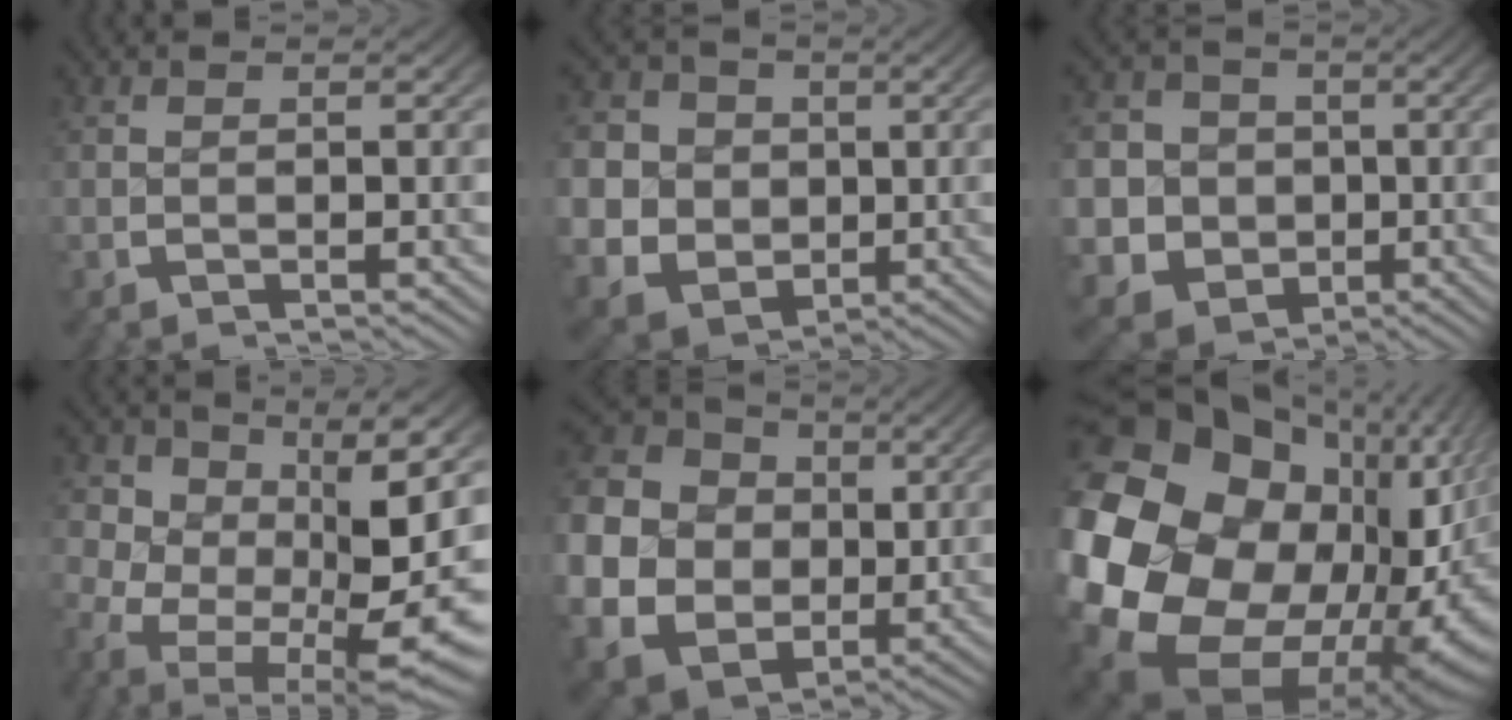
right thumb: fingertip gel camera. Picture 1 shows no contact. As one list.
[{"total": 14.1, "force": [-2.2, 12.2, 6.6], "torque": [-0.170, -0.071, -0.022]}, {"total": 15.2, "force": [-4.3, 13.3, 6.1], "torque": [-0.155, -0.069, -0.064]}, {"total": 13.2, "force": [-2.8, 8.7, 9.6], "torque": [-0.189, -0.072, -0.012]}, {"total": 20.2, "force": [-0.3, 17.1, 10.9], "torque": [-0.269, -0.065, -0.001]}, {"total": 28.0, "force": [-2.7, 19.8, 19.7], "torque": [-0.410, -0.093, -0.003]}]